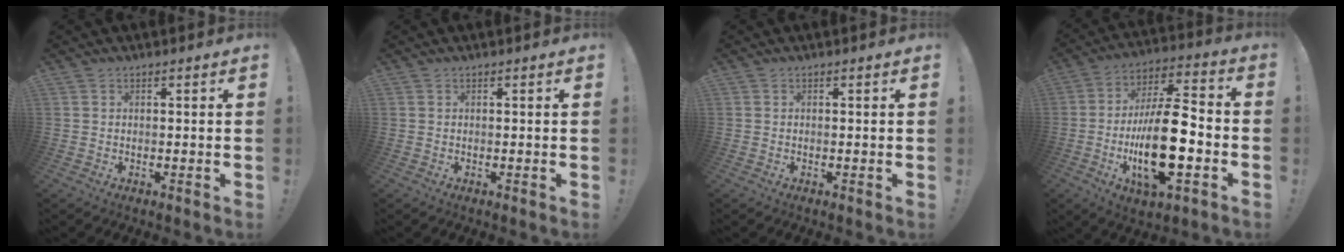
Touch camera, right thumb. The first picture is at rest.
{"total": 0.0}
{"total": 0.0}
{"total": 20.6, "force": [-4.8, 7.7, 18.5], "torque": [-0.346, 0.019, -0.076]}